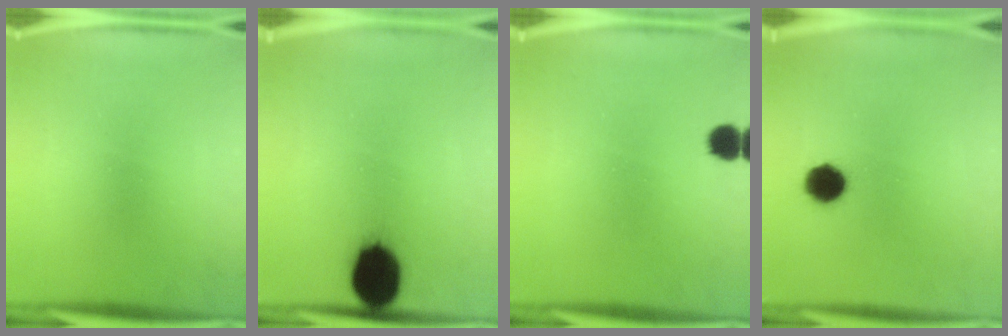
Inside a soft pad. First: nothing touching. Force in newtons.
{"total": 13.9}
{"total": 3.9}
{"total": 7.2}